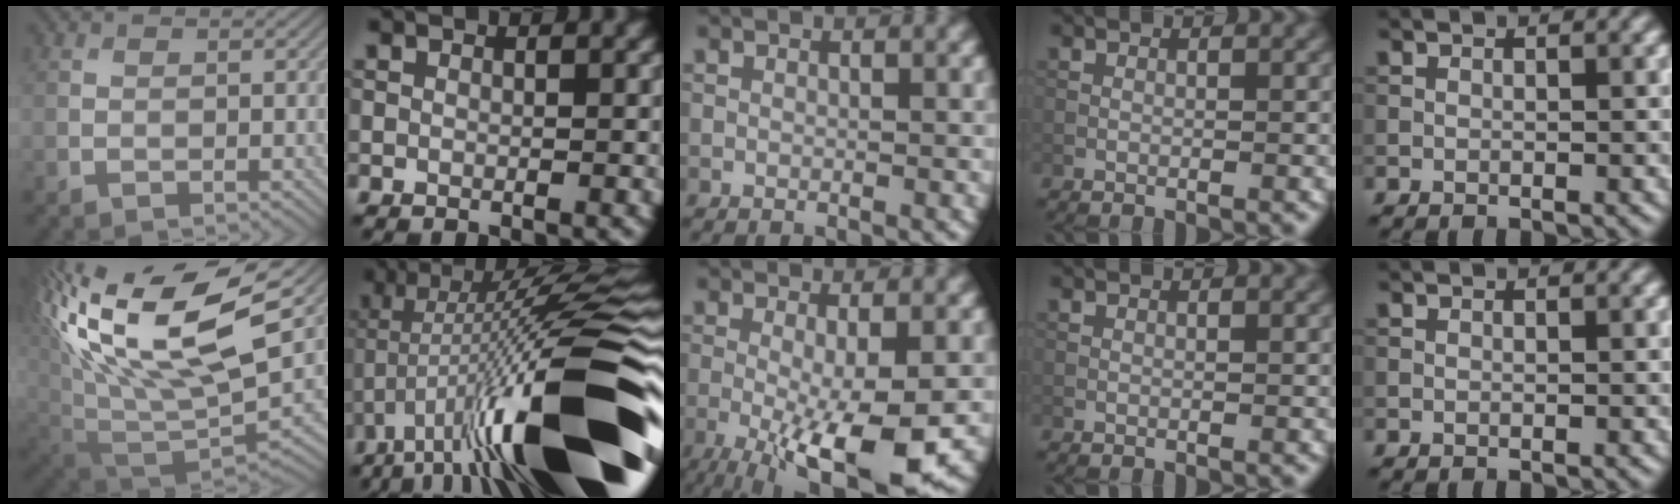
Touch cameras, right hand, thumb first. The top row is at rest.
{"thumb": {"total": 20.0, "force": [8.4, 10.1, 15.1], "torque": [-0.297, 0.009, 0.158]}, "index": {"total": 19.0, "force": [-6.5, 5.0, 17.2], "torque": [-0.279, 0.026, -0.117]}, "middle": {"total": 9.6, "force": [-2.7, 2.2, 8.9], "torque": [-0.156, -0.020, -0.036]}}